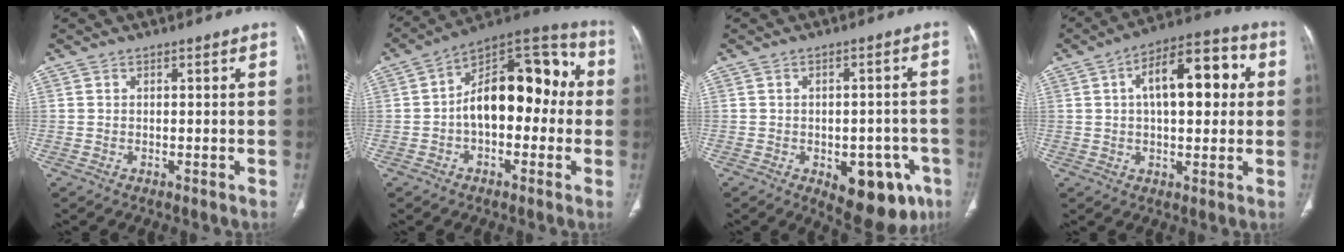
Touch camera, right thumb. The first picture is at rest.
{"total": 17.6, "force": [-0.1, 10.2, 14.4], "torque": [-0.180, 0.055, -0.015]}
{"total": 13.7, "force": [-6.1, 7.1, 10.0], "torque": [-0.088, 0.020, -0.066]}
{"total": 15.0, "force": [3.1, 7.2, 12.8], "torque": [-0.166, 0.028, 0.040]}